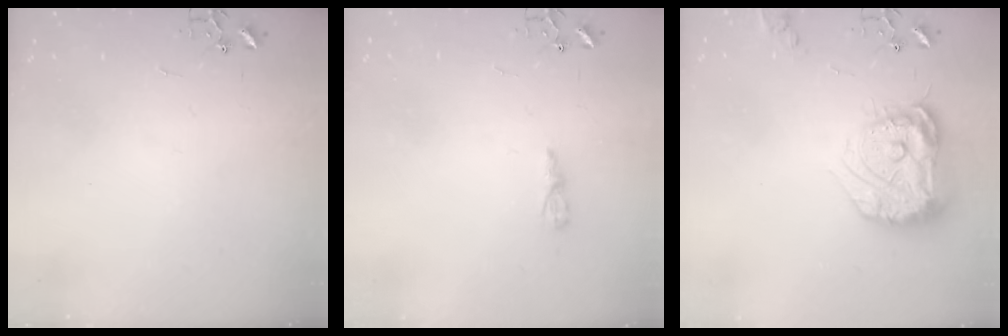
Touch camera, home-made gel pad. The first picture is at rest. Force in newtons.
{"total": 3.5, "press": 3.5, "slide": 0.4}
{"total": 19.8, "press": 19.7, "slide": 2.0}